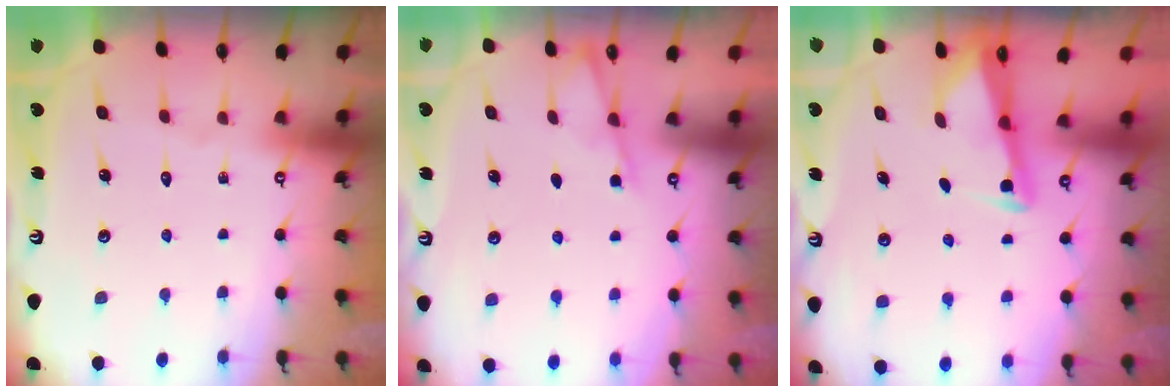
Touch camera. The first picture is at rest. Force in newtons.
{"total": 3.2, "press": 3.1, "slide": 0.5}
{"total": 2.5, "press": 2.5, "slide": 0.3}